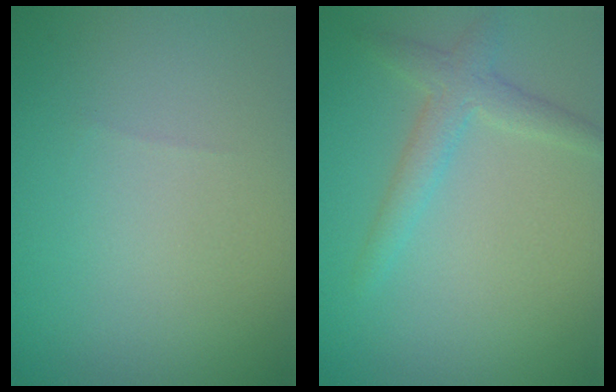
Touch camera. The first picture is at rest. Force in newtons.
{"total": 2.4, "press": 2.4, "slide": 0.1}